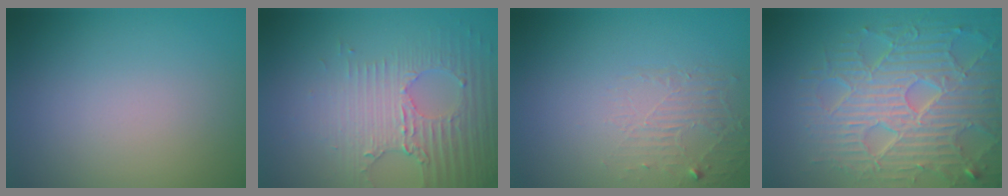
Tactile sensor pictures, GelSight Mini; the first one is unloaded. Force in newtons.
{"total": 3.5, "press": 3.3, "slide": 1.3}
{"total": 1.8, "press": 0.4, "slide": 1.8}
{"total": 8.4, "press": 6.1, "slide": 5.8}